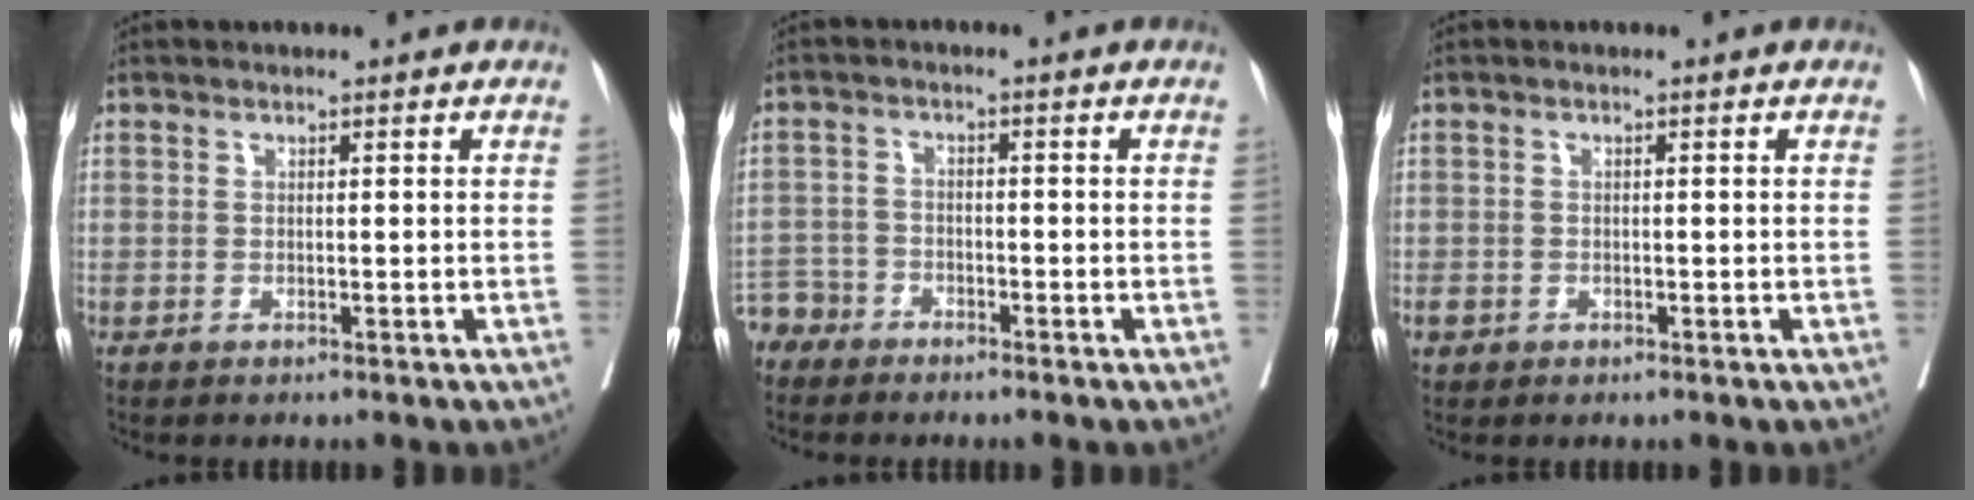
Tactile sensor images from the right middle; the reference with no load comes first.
{"total": 4.2, "force": [-3.5, 2.2, -0.6], "torque": [0.017, 0.002, -0.075]}
{"total": 1.1, "force": [-0.4, 1.0, 0.4], "torque": [-0.005, 0.005, -0.003]}